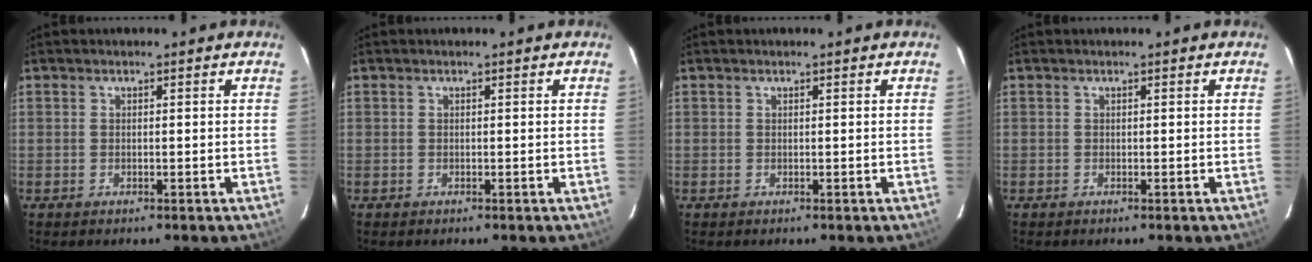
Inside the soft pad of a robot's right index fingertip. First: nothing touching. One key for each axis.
{"total": 0.0}
{"total": 0.0}
{"total": 0.0}